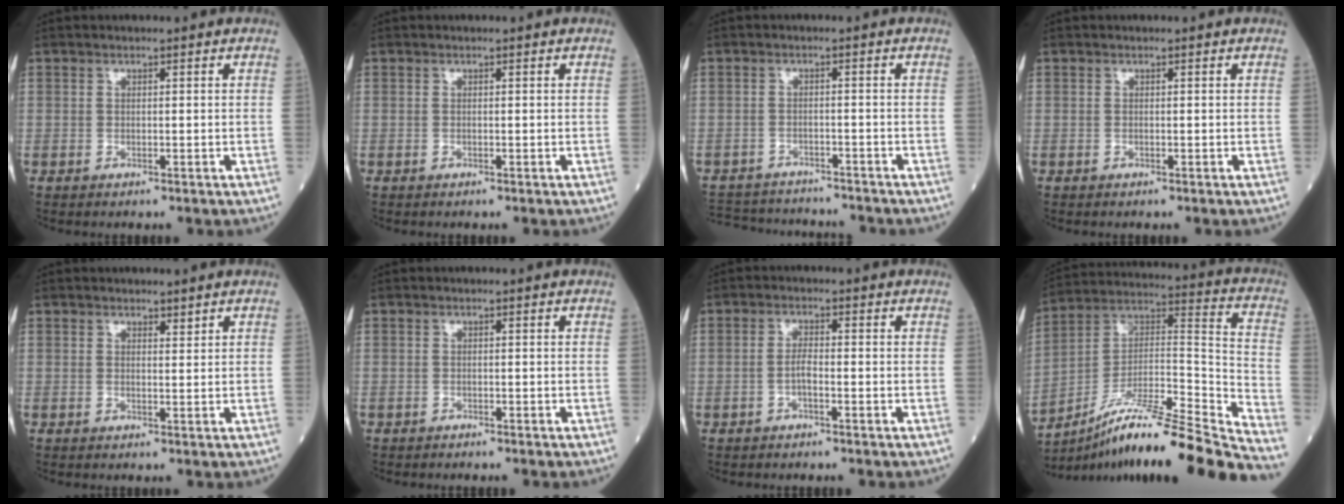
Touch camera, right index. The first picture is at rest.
{"total": 0.0}
{"total": 11.4, "force": [-10.7, 3.1, 2.7], "torque": [-0.058, 0.004, -0.149]}
{"total": 0.0}
{"total": 1.0, "force": [0.9, 0.2, 0.3], "torque": [-0.010, -0.005, 0.015]}
{"total": 0.6, "force": [-0.5, 0.3, 0.0], "torque": [-0.011, 0.000, -0.015]}
{"total": 2.2, "force": [-0.9, 0.4, 1.9], "torque": [-0.036, 0.002, -0.018]}
{"total": 25.2, "force": [-21.1, -0.8, 13.9], "torque": [-0.186, 0.000, -0.350]}